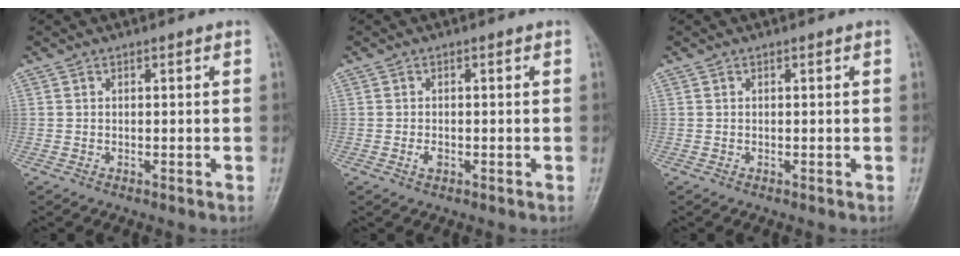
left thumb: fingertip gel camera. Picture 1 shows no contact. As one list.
[{"total": 1.4, "force": [-0.5, 0.9, 1.0], "torque": [-0.017, -0.001, -0.009]}, {"total": 0.0}]